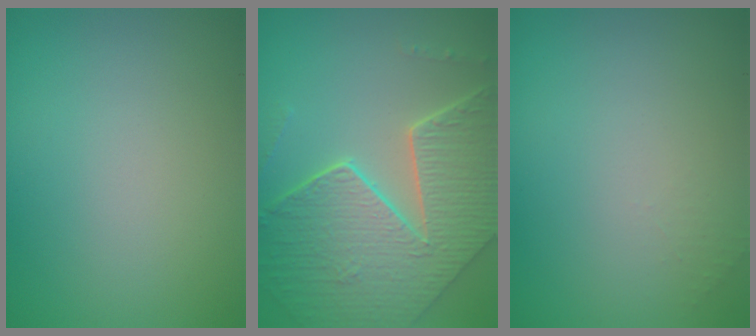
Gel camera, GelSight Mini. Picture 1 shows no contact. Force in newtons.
{"total": 8.9, "press": 6.3, "slide": 6.3}
{"total": 0.7, "press": 0.7, "slide": 0.1}